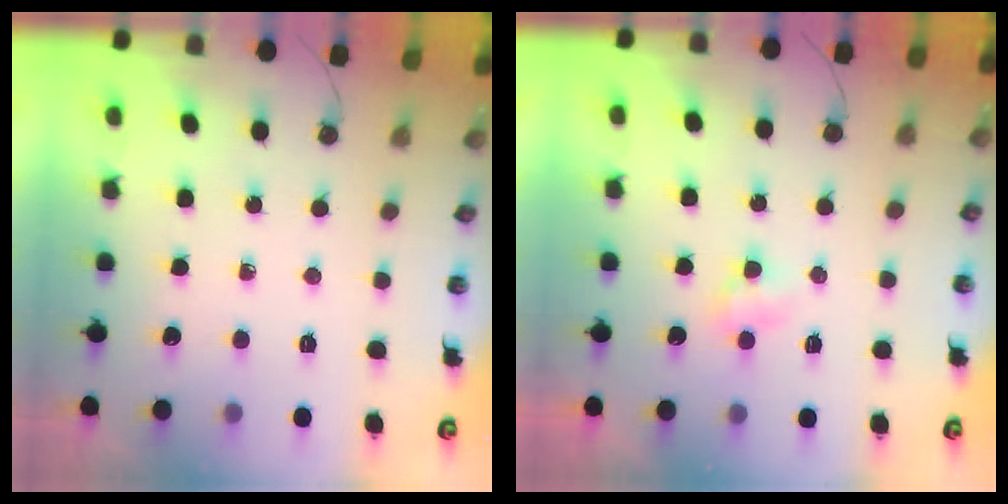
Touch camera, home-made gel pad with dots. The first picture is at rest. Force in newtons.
{"total": 2.4, "press": 2.4, "slide": 0.3}